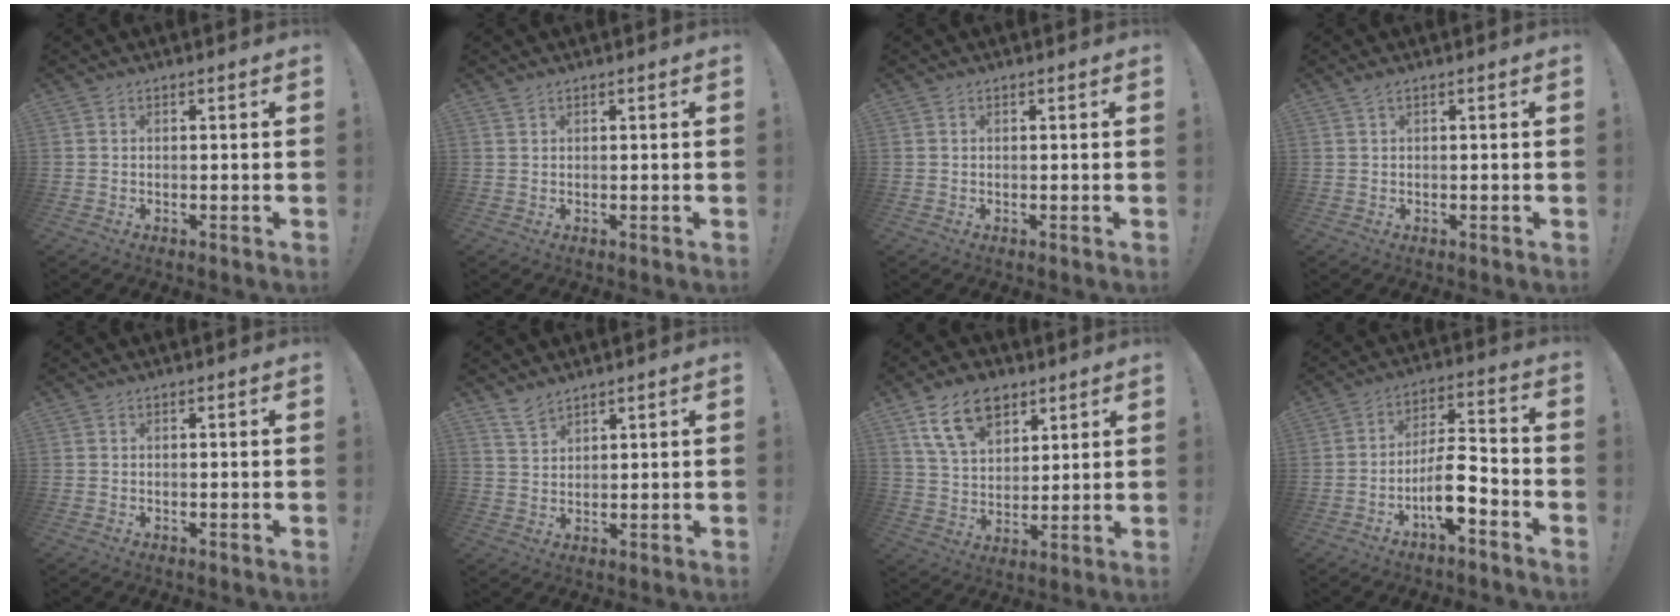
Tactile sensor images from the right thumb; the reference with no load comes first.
{"total": 0.8, "force": [0.7, 0.2, 0.4], "torque": [-0.015, 0.002, 0.014]}
{"total": 0.0}
{"total": 1.0, "force": [0.8, 0.1, 0.7], "torque": [-0.015, 0.002, 0.013]}
{"total": 0.0}
{"total": 4.3, "force": [3.8, 1.3, 1.6], "torque": [-0.032, -0.022, 0.070]}
{"total": 14.0, "force": [8.0, 8.9, 7.3], "torque": [-0.122, -0.027, 0.150]}
{"total": 11.0, "force": [-4.8, 3.9, 9.1], "torque": [-0.163, 0.024, -0.084]}